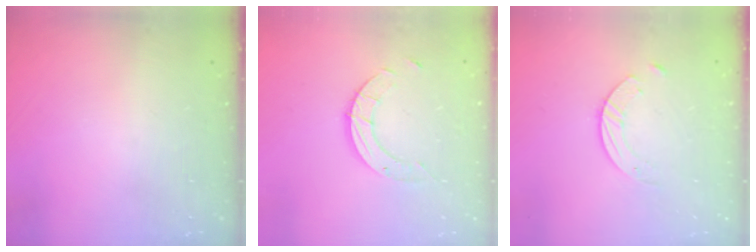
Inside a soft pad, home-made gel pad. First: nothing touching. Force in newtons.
{"total": 5.6, "press": 5.6, "slide": 0.1}
{"total": 1.4, "press": 1.4, "slide": 0.2}